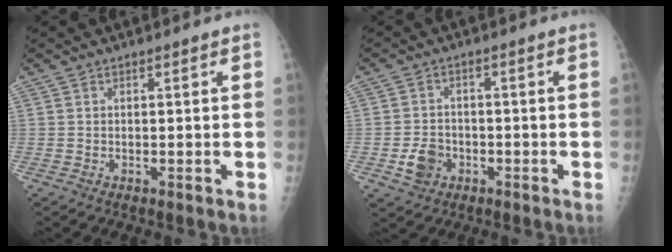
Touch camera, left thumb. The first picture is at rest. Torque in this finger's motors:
{"motor_torque": [-0.18, 0.20, 0.08, 0.00, 0.00]}